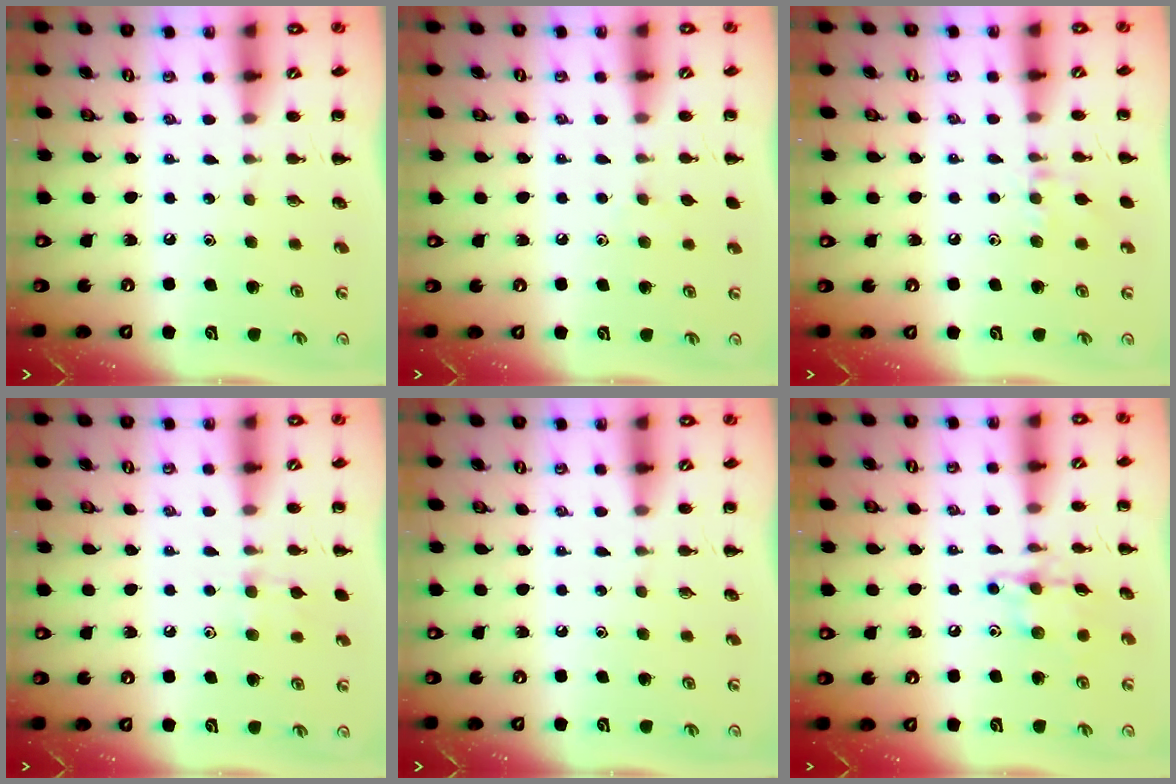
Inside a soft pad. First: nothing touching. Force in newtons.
{"total": 3.4, "press": 3.1, "slide": 1.3}
{"total": 7.0, "press": 6.7, "slide": 1.9}
{"total": 7.3, "press": 7.0, "slide": 2.3}
{"total": 0.0}
{"total": 10.4, "press": 10.4, "slide": 0.5}